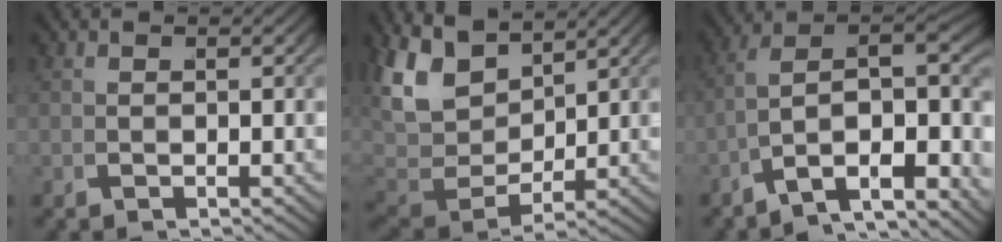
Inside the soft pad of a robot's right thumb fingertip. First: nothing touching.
{"total": 7.0, "force": [2.2, 4.2, 5.1], "torque": [-0.126, -0.018, 0.052]}
{"total": 14.9, "force": [-1.5, 10.7, 10.3], "torque": [-0.186, -0.045, -0.027]}